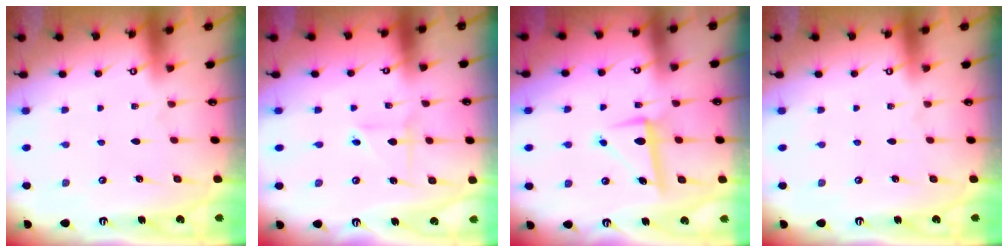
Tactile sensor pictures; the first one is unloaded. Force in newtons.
{"total": 2.3, "press": 2.1, "slide": 0.9}
{"total": 7.8, "press": 7.8, "slide": 1.1}
{"total": 0.0}